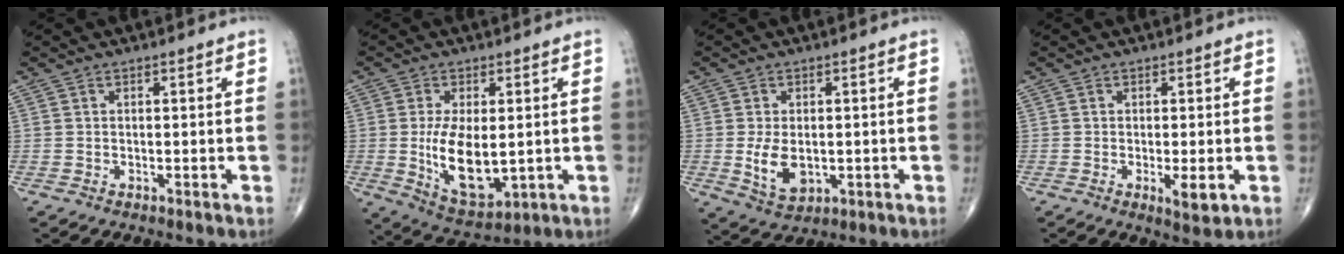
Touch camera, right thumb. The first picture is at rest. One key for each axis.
{"total": 12.0, "fx": -0.5, "fy": 5.9, "fz": 10.4, "tx": -0.177, "ty": -0.020, "tz": 0.008}
{"total": 6.5, "fx": -0.7, "fy": 4.1, "fz": 5.1, "tx": -0.081, "ty": -0.012, "tz": -0.001}
{"total": 3.7, "fx": -1.0, "fy": 1.0, "fz": 3.4, "tx": -0.050, "ty": -0.010, "tz": -0.015}